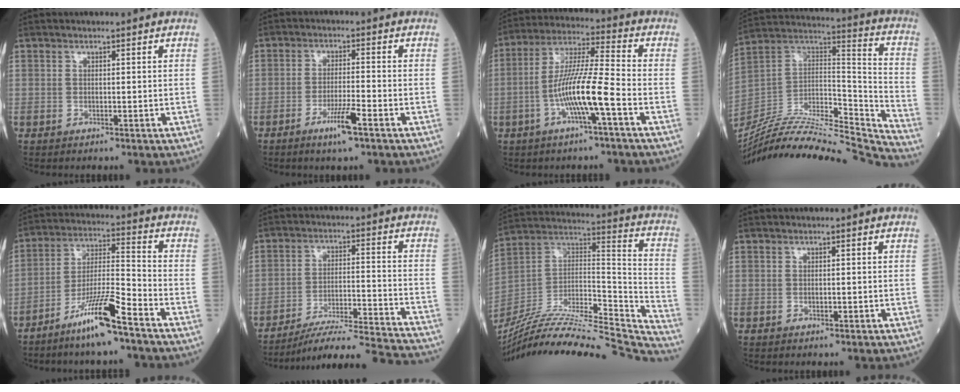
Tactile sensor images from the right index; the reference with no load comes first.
{"total": 5.3, "force": [-3.0, 0.1, 4.4], "torque": [-0.082, -0.008, -0.056]}
{"total": 10.8, "force": [-3.7, 0.0, 10.2], "torque": [-0.199, 0.007, -0.074]}
{"total": 35.0, "force": [-32.4, 1.4, 13.2], "torque": [-0.184, -0.030, -0.497]}
{"total": 11.1, "force": [-7.5, 0.3, 8.2], "torque": [-0.158, -0.019, -0.144]}
{"total": 21.1, "force": [-19.8, -0.6, 7.3], "torque": [-0.080, -0.014, -0.283]}
{"total": 37.2, "force": [-34.0, 2.4, 15.0], "torque": [-0.198, -0.036, -0.512]}
{"total": 0.8, "force": [-0.3, 0.3, 0.8], "torque": [-0.016, -0.001, -0.003]}